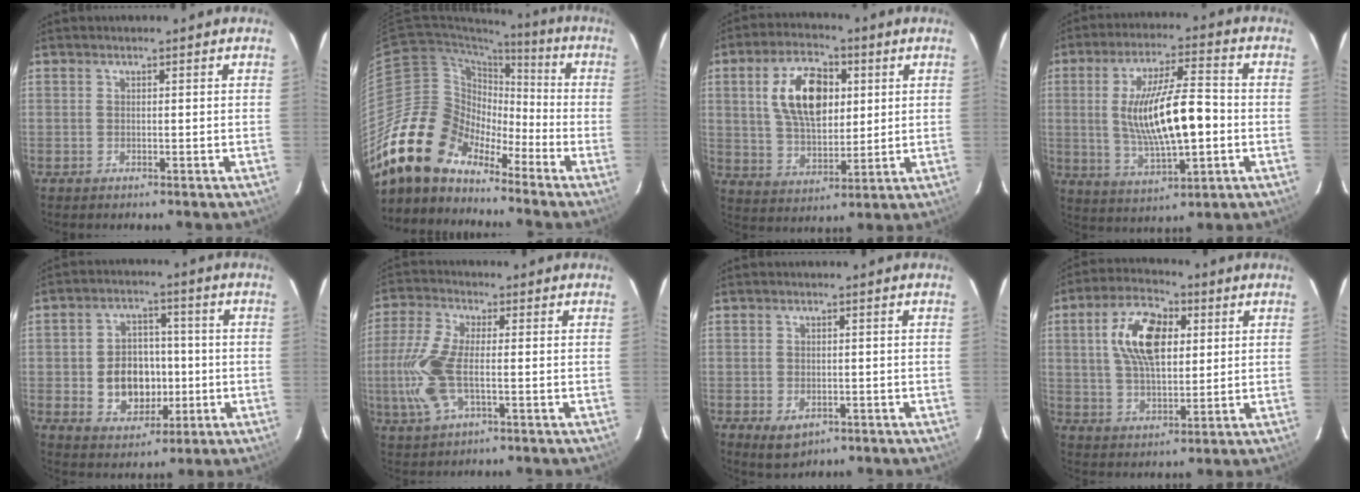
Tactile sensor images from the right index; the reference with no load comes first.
{"total": 15.6, "force": [-12.2, 8.3, 5.2], "torque": [-0.103, 0.021, -0.233]}
{"total": 13.6, "force": [3.6, 7.7, 10.7], "torque": [-0.195, 0.018, 0.072]}
{"total": 15.2, "force": [-1.0, 4.3, 14.6], "torque": [-0.270, -0.003, -0.005]}
{"total": 10.6, "force": [-1.6, 8.5, 6.1], "torque": [-0.133, 0.014, -0.008]}
{"total": 11.2, "force": [-1.9, 4.7, 10.1], "torque": [-0.228, -0.001, -0.040]}
{"total": 4.2, "force": [-1.7, 2.9, 2.5], "torque": [-0.047, -0.009, -0.019]}
{"total": 13.0, "force": [3.3, 6.8, 10.6], "torque": [-0.197, 0.023, 0.061]}